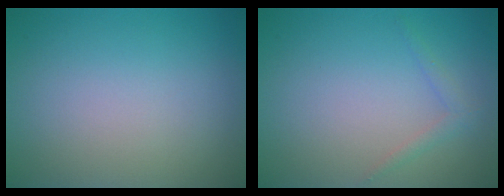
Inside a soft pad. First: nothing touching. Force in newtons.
{"total": 1.1, "press": 1.1, "slide": 0.1}